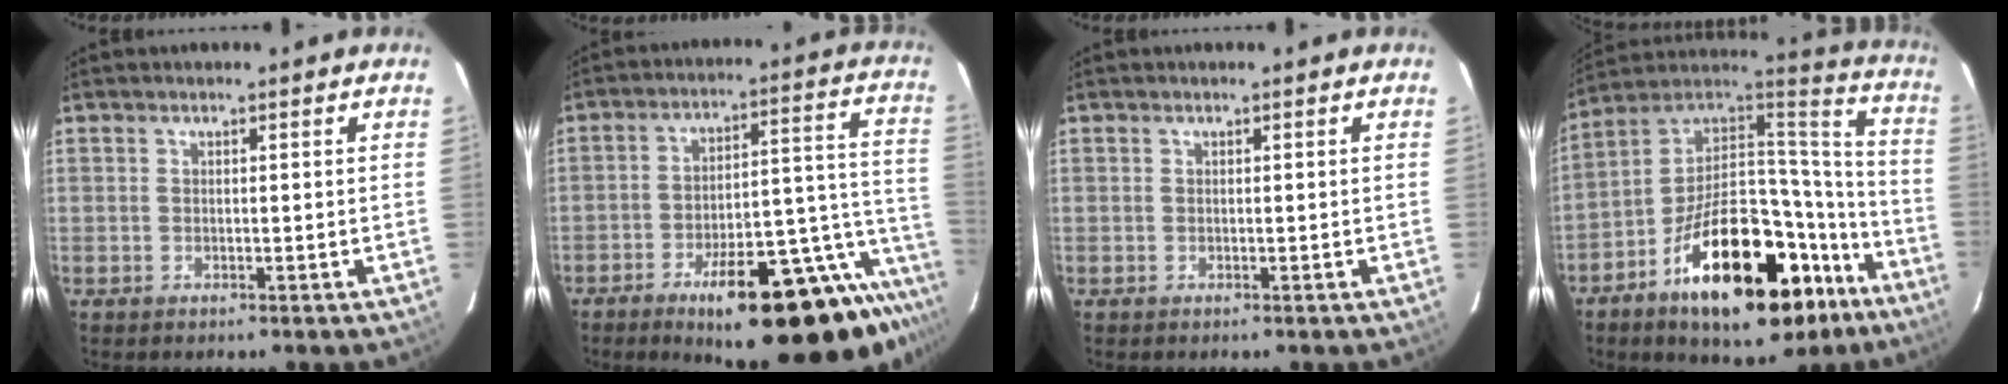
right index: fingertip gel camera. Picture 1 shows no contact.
{"total": 25.1, "force": [-17.9, 5.8, 16.7], "torque": [-0.210, -0.004, -0.249]}
{"total": 0.0}
{"total": 29.4, "force": [-15.7, 13.8, 20.6], "torque": [-0.321, 0.041, -0.229]}